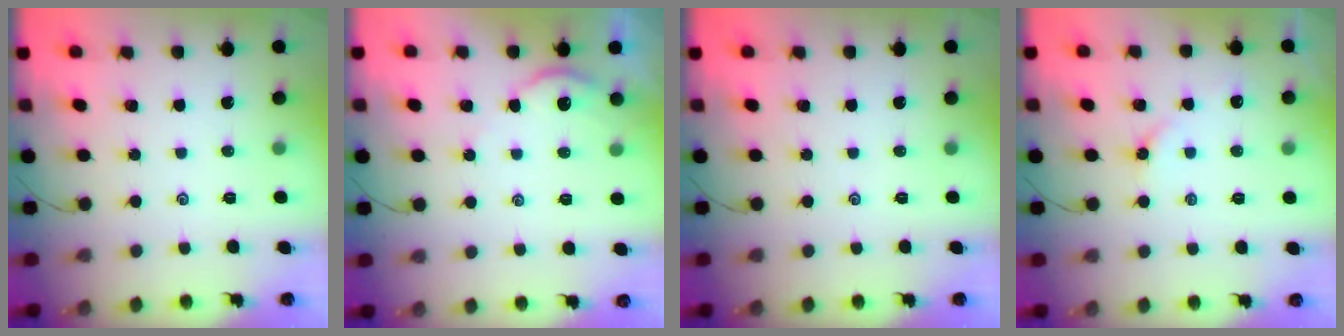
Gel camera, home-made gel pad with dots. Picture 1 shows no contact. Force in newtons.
{"total": 2.8, "press": 2.8, "slide": 0.4}
{"total": 0.0}
{"total": 3.8, "press": 3.7, "slide": 0.5}